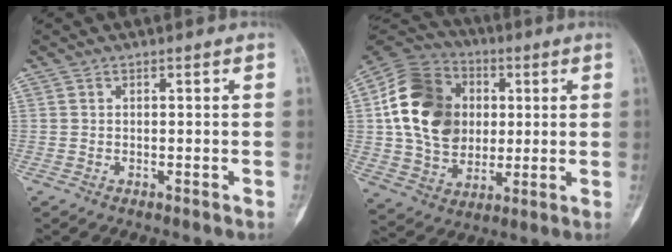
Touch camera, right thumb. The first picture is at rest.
{"total": 19.2, "force": [3.5, 14.0, 12.6], "torque": [-0.220, 0.004, 0.066]}